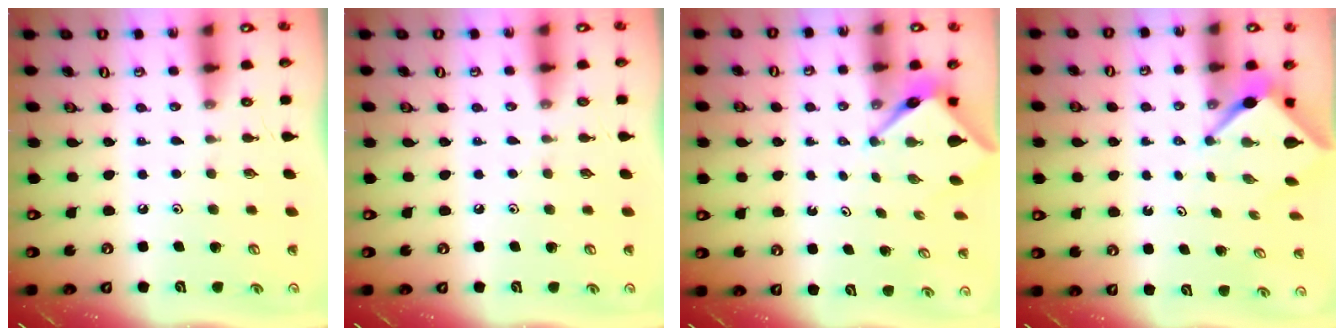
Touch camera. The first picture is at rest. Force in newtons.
{"total": 2.6, "press": 2.6, "slide": 0.4}
{"total": 4.0, "press": 3.9, "slide": 0.2}
{"total": 3.5, "press": 3.5, "slide": 0.2}